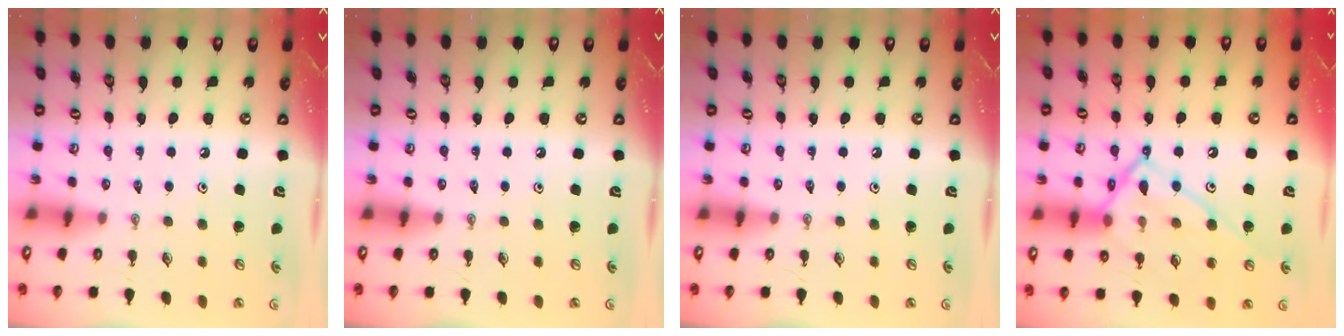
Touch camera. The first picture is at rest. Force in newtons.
{"total": 0.0}
{"total": 0.0}
{"total": 18.8, "press": 18.7, "slide": 1.5}